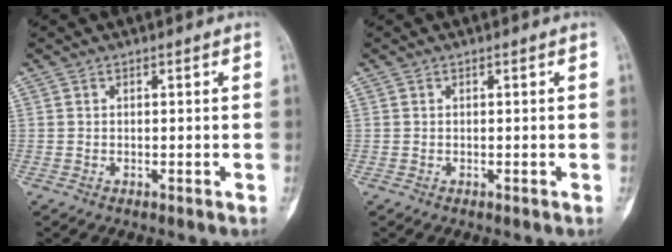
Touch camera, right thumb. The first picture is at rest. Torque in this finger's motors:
{"motor_torque": [0.90, 0.91, 0.00, 0.00, 0.02]}